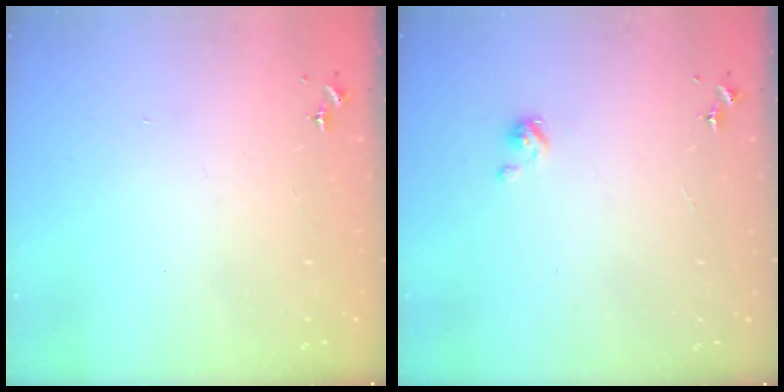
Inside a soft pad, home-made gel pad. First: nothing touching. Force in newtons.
{"total": 2.9, "press": 2.9, "slide": 0.2}